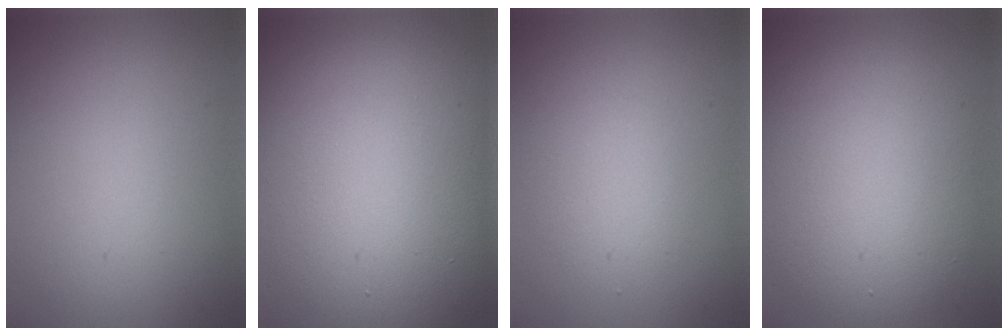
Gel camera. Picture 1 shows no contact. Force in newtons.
{"total": 20.2, "press": 20.2, "slide": 1.0}
{"total": 2.3, "press": 2.3, "slide": 0.2}
{"total": 8.5, "press": 8.5, "slide": 0.5}